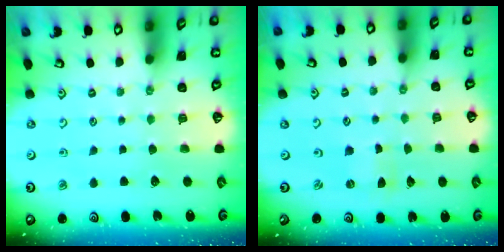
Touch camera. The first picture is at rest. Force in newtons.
{"total": 0.0}